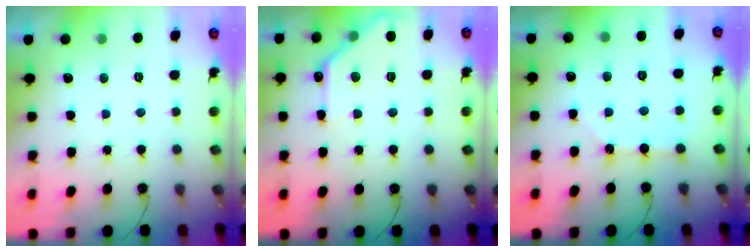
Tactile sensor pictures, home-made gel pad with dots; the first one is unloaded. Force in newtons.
{"total": 10.0, "press": 10.0, "slide": 0.4}
{"total": 2.2, "press": 2.2, "slide": 0.4}